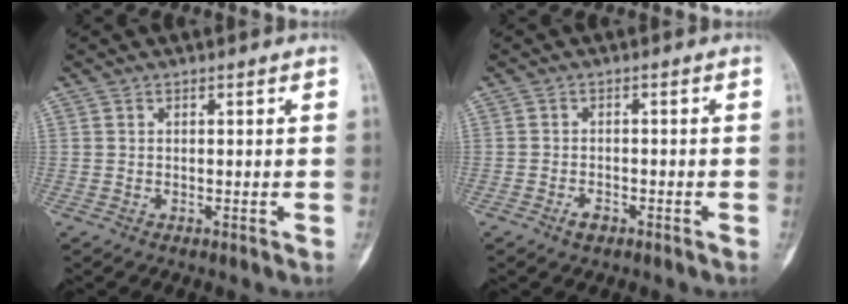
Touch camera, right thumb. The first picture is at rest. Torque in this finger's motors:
{"motor_torque": [0.46, 0.25, 0.24, -0.39, 0.09]}